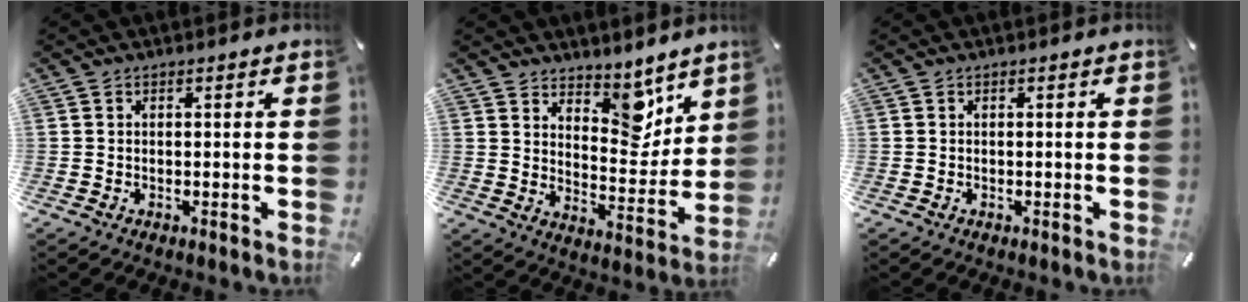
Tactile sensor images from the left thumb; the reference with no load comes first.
{"total": 9.7, "force": [7.1, 5.5, 3.7], "torque": [-0.034, -0.066, 0.125]}
{"total": 0.0}